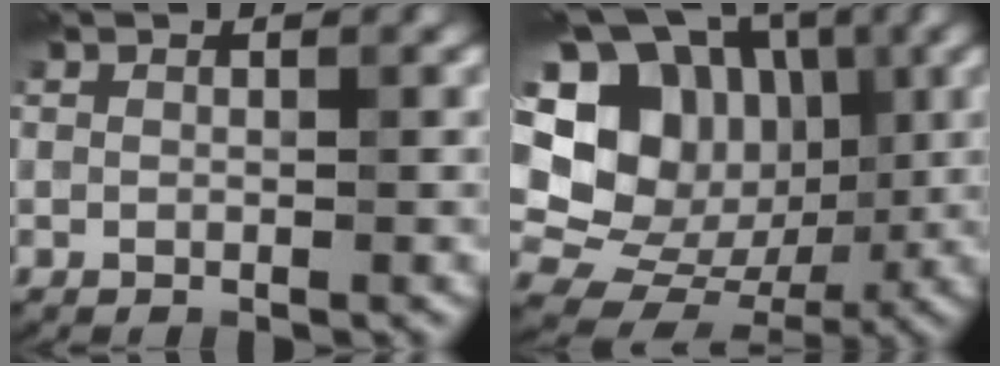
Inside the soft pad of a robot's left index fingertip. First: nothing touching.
{"total": 20.2, "force": [4.9, 17.4, 8.9], "torque": [-0.203, 0.063, 0.052]}